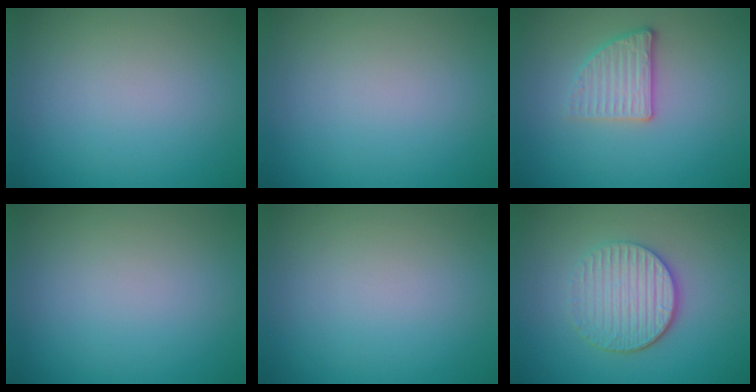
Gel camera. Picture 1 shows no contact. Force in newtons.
{"total": 0.0}
{"total": 2.6, "press": 2.4, "slide": 1.0}
{"total": 0.0}
{"total": 0.0}
{"total": 4.3, "press": 3.5, "slide": 2.5}